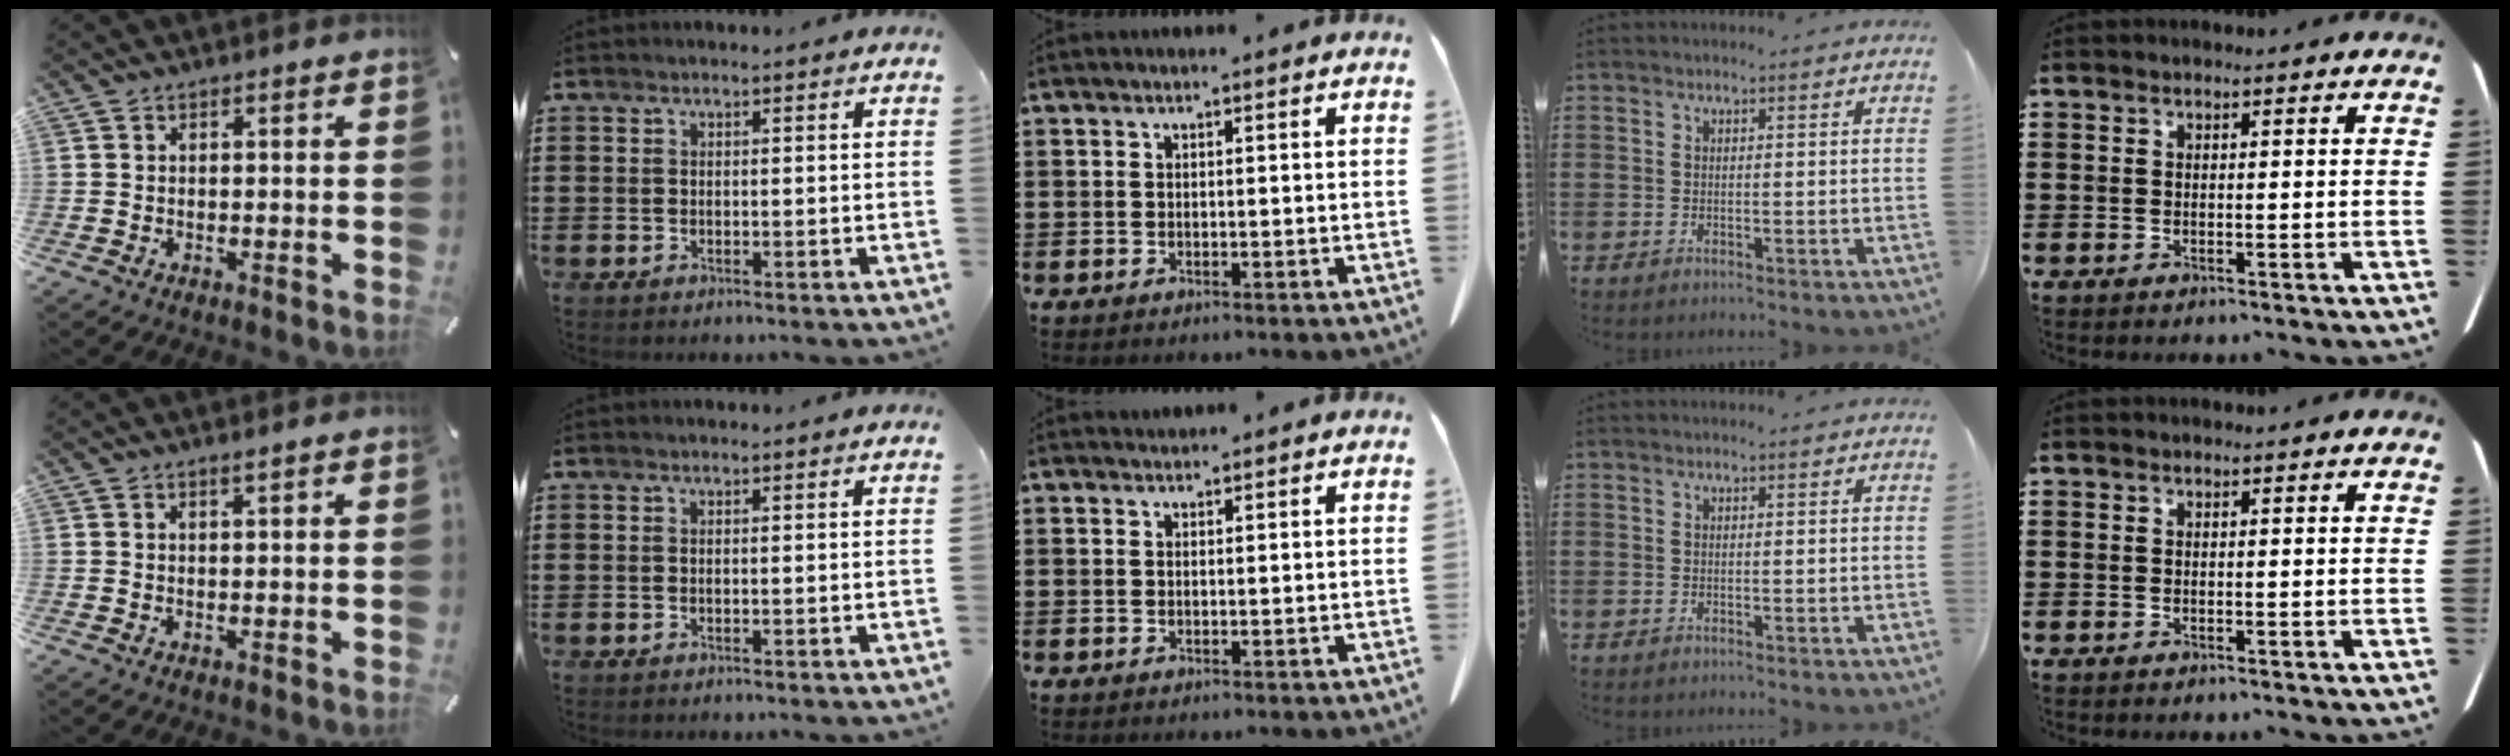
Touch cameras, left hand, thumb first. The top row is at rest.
{"thumb": {"total": 0.9, "force": [0.6, -0.1, 0.6], "torque": [-0.012, -0.001, 0.011]}, "middle": {"total": 0.7, "force": [0.7, 0.2, 0.2], "torque": [-0.005, 0.001, 0.013]}}